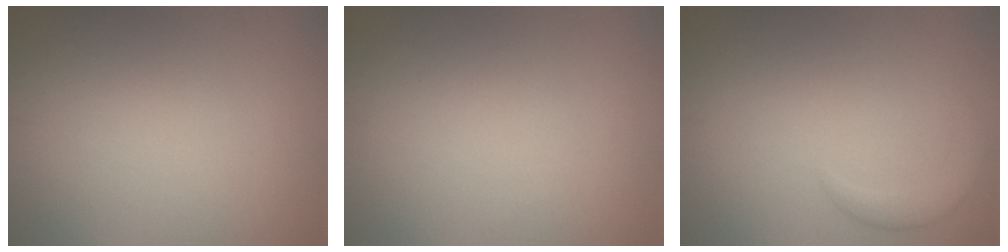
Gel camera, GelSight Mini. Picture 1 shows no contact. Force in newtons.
{"total": 0.0}
{"total": 2.0, "press": 2.0, "slide": 0.2}